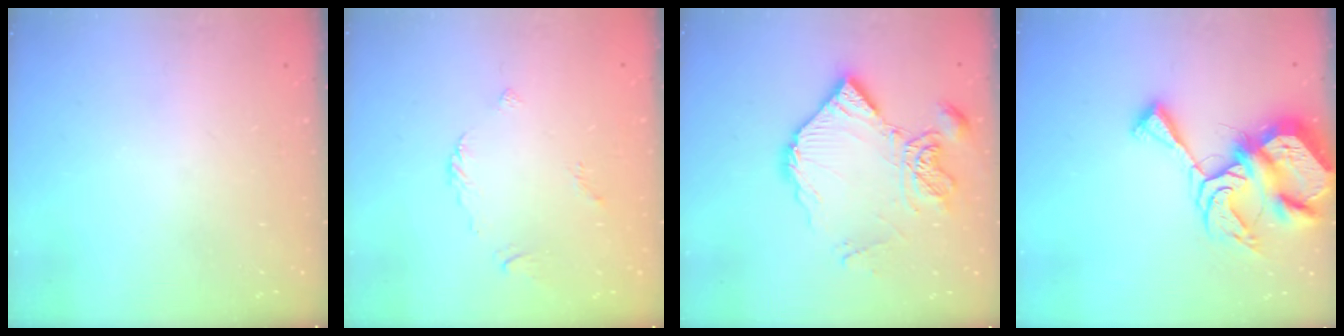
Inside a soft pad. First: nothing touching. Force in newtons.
{"total": 3.2, "press": 3.1, "slide": 0.6}
{"total": 14.3, "press": 14.2, "slide": 1.6}
{"total": 14.2, "press": 14.1, "slide": 1.6}